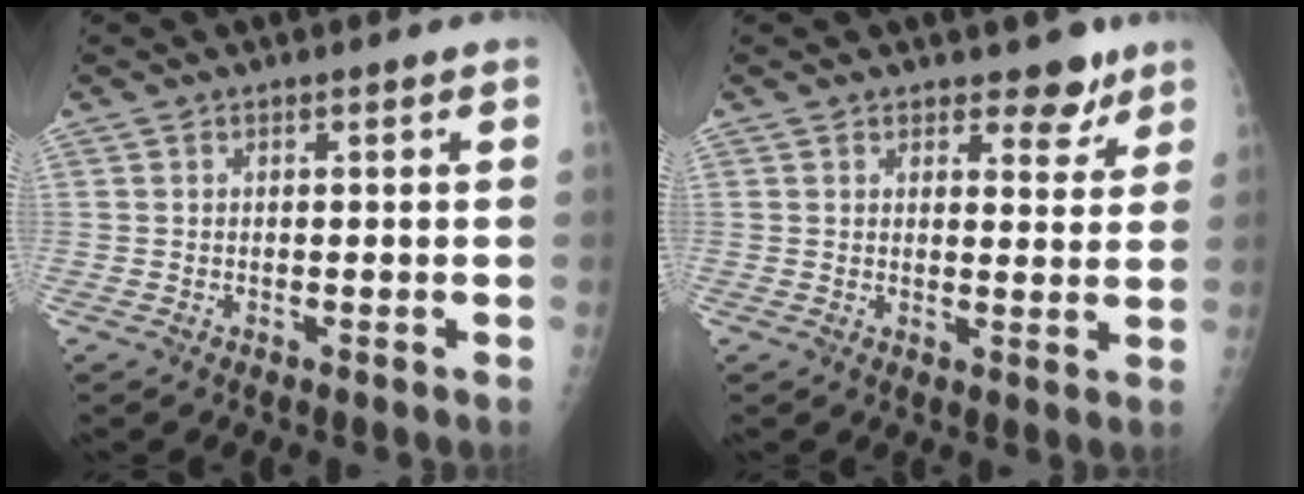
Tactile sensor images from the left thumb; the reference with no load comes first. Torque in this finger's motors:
{"motor_torque": [0.45, 0.57, -0.35, -0.31, 0.04]}